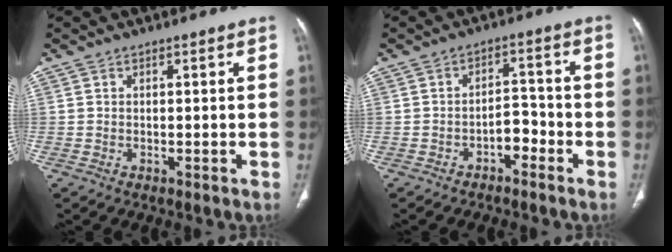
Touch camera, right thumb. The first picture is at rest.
{"total": 4.1, "force": [-2.4, 2.4, 2.3], "torque": [-0.016, 0.032, -0.037]}